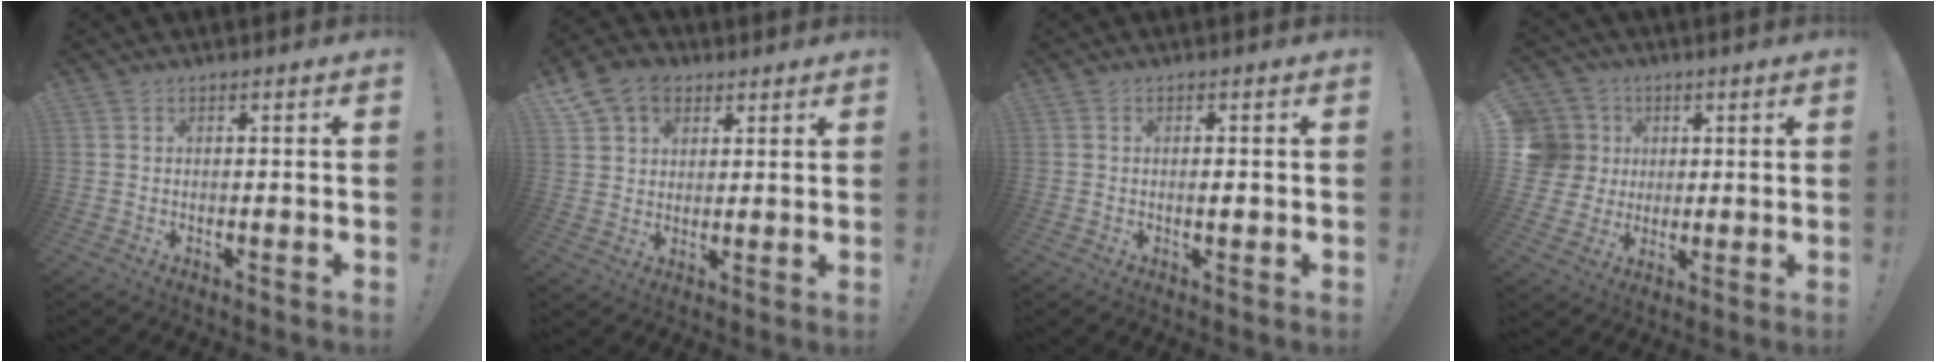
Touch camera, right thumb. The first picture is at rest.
{"total": 10.3, "force": [5.5, 7.8, 3.9], "torque": [-0.070, -0.019, 0.111]}
{"total": 1.2, "force": [-0.2, 0.3, 1.1], "torque": [-0.005, -0.006, -0.007]}
{"total": 10.4, "force": [2.1, 9.8, 3.0], "torque": [-0.053, -0.008, 0.048]}